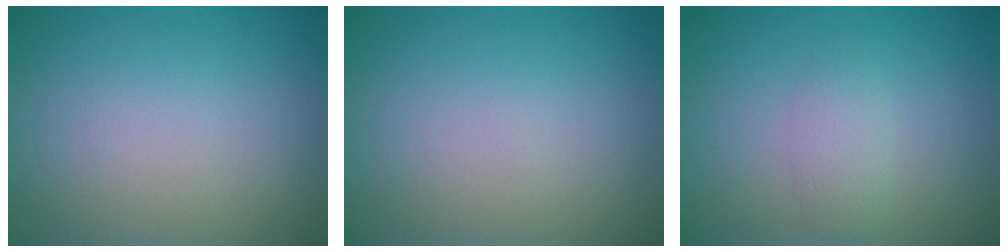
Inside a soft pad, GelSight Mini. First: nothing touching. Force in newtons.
{"total": 0.0}
{"total": 1.5, "press": 1.5, "slide": 0.0}